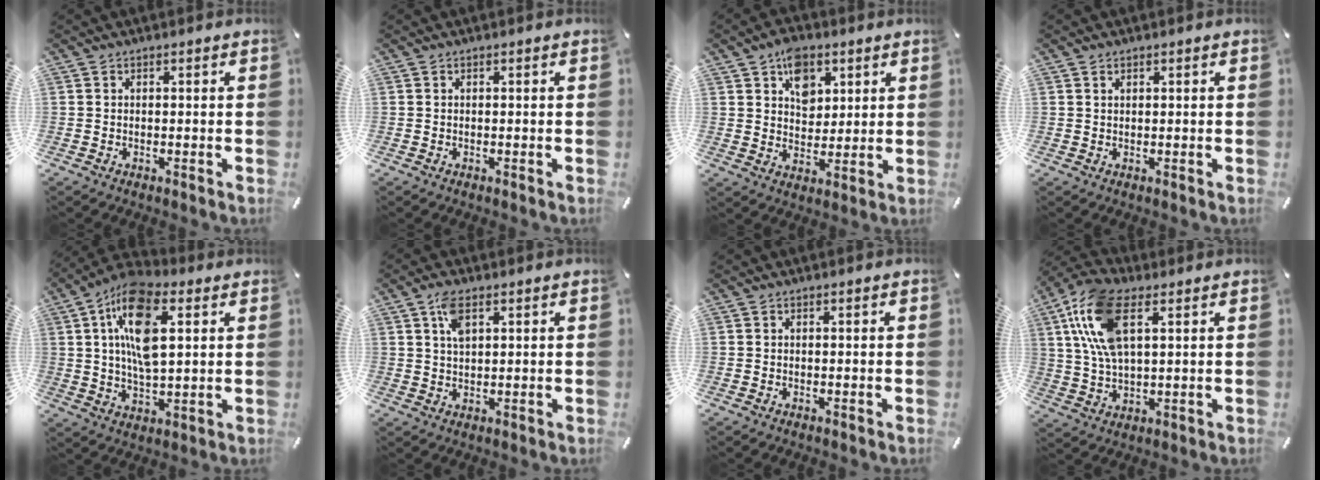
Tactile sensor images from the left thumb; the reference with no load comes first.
{"total": 0.0}
{"total": 8.3, "force": [4.1, 6.1, 3.8], "torque": [-0.046, -0.012, 0.069]}
{"total": 0.6, "force": [0.4, 0.3, 0.4], "torque": [-0.007, 0.000, 0.008]}
{"total": 14.9, "force": [5.2, 7.2, 12.0], "torque": [-0.228, -0.004, 0.090]}
{"total": 4.9, "force": [2.4, 2.3, 3.6], "torque": [-0.072, 0.002, 0.040]}
{"total": 0.0}
{"total": 14.3, "force": [5.8, 7.0, 11.0], "torque": [-0.252, 0.000, 0.102]}